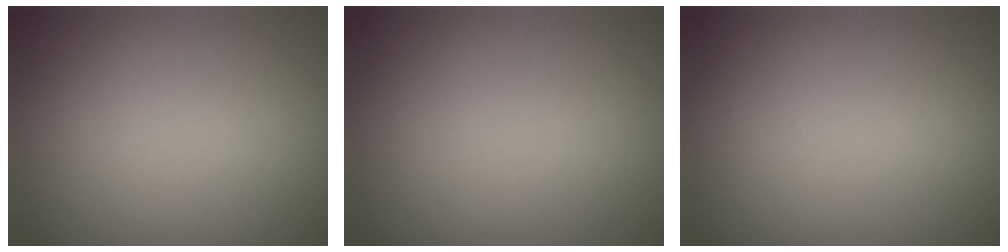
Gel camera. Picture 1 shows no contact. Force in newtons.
{"total": 0.0}
{"total": 0.0}